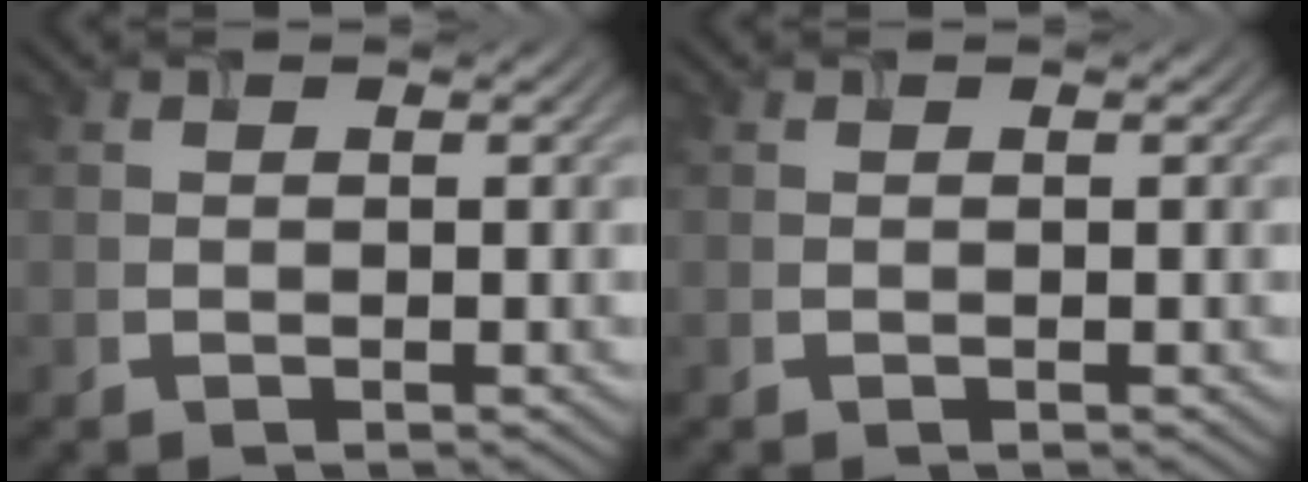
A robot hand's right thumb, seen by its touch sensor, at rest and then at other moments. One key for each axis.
{"total": 0.0}